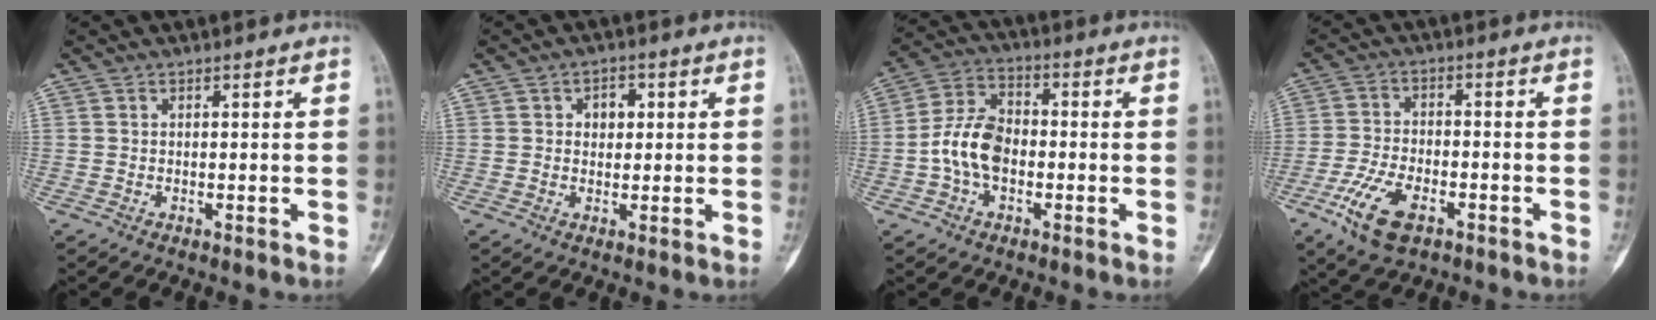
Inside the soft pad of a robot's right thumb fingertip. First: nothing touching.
{"total": 3.6, "force": [0.9, 2.8, 2.2], "torque": [-0.007, 0.002, 0.010]}
{"total": 9.8, "force": [-1.8, 6.4, 7.2], "torque": [-0.131, 0.029, -0.043]}
{"total": 9.9, "force": [-5.1, 4.8, 7.1], "torque": [-0.144, 0.012, -0.093]}